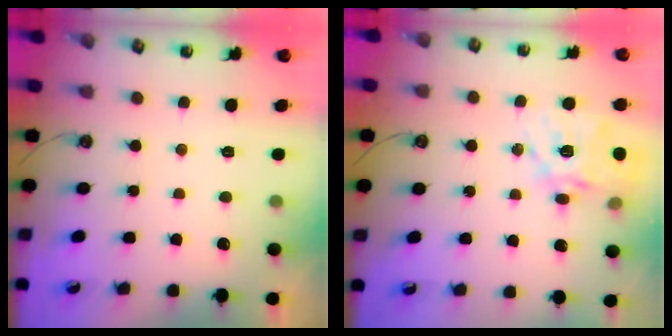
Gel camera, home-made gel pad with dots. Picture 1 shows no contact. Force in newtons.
{"total": 17.4, "press": 17.3, "slide": 1.5}